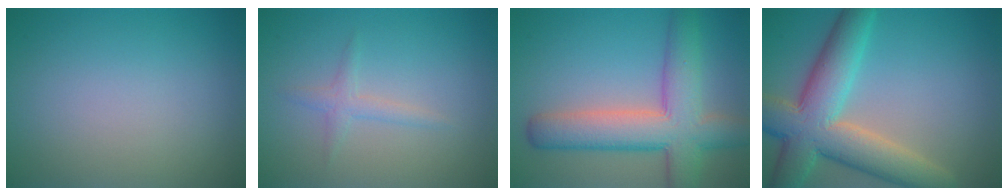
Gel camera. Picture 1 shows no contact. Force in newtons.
{"total": 1.5, "press": 1.5, "slide": 0.0}
{"total": 8.2, "press": 8.2, "slide": 0.4}
{"total": 9.2, "press": 9.2, "slide": 0.8}